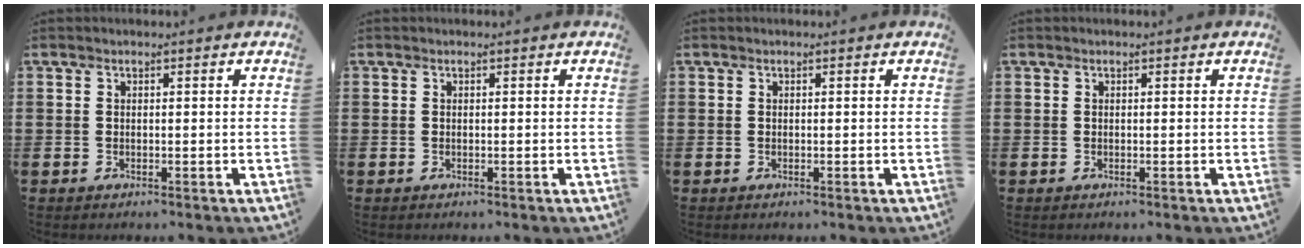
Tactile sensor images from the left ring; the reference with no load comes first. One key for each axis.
{"total": 0.0}
{"total": 0.0}
{"total": 0.0}